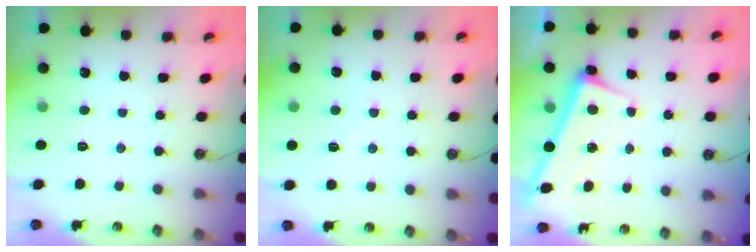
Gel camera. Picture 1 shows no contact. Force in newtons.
{"total": 2.0, "press": 2.0, "slide": 0.3}
{"total": 2.5, "press": 2.4, "slide": 0.5}